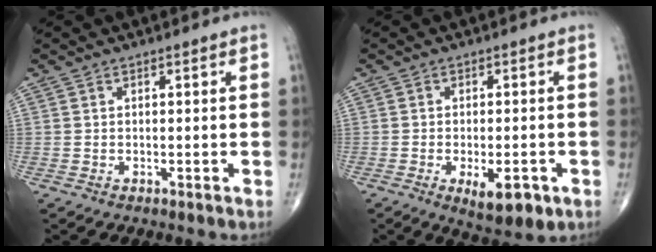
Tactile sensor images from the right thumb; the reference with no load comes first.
{"total": 7.6, "force": [-3.0, 3.0, 6.3], "torque": [-0.085, 0.000, -0.035]}